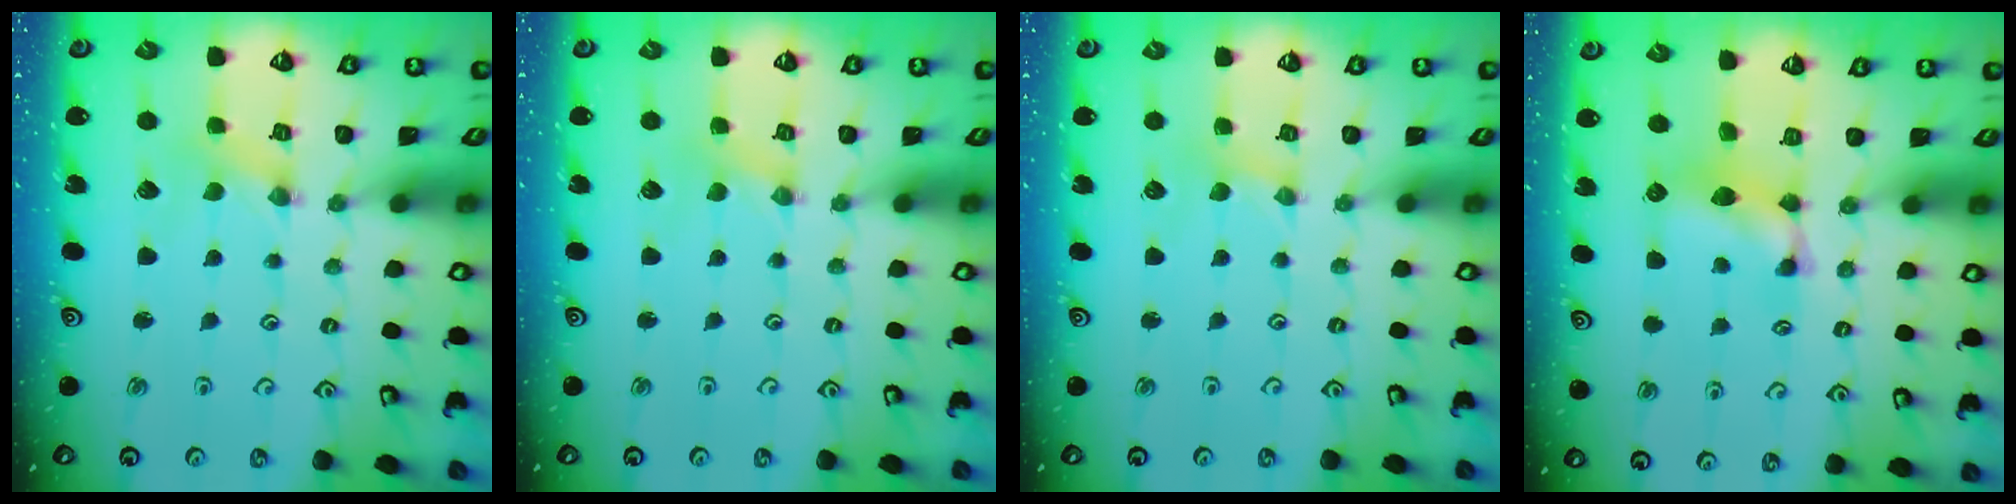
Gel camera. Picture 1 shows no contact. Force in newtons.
{"total": 0.7, "press": 0.7, "slide": 0.1}
{"total": 1.6, "press": 1.6, "slide": 0.3}
{"total": 10.0, "press": 10.0, "slide": 0.4}